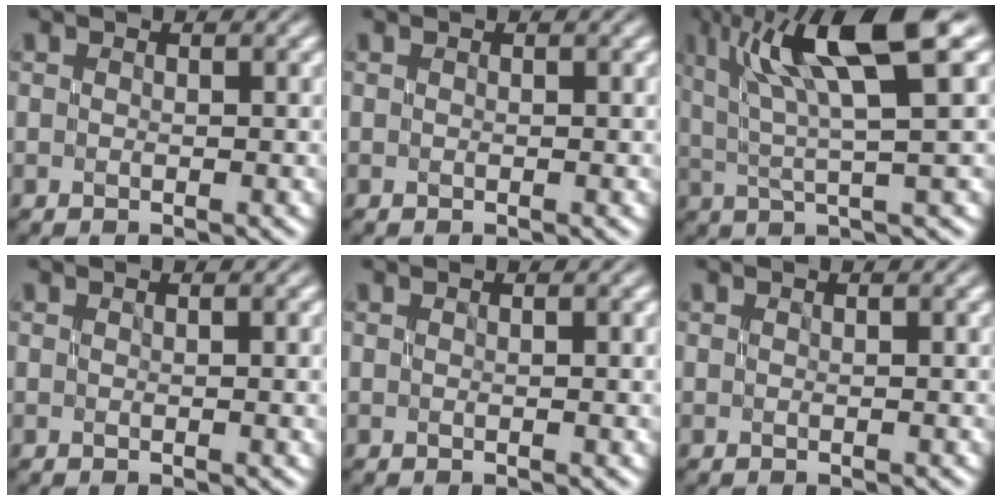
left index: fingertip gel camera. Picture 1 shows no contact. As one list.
[{"total": 0.0}, {"total": 8.9, "force": [3.5, 1.6, 8.1], "torque": [-0.123, 0.016, 0.064]}, {"total": 1.0, "force": [0.0, 0.2, 1.0], "torque": [-0.013, -0.002, 0.000]}, {"total": 0.6, "force": [0.0, 0.0, 0.6], "torque": [-0.009, -0.001, 0.000]}, {"total": 0.0}]